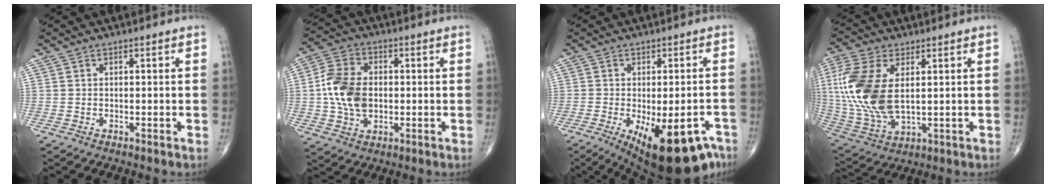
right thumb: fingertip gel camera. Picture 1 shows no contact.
{"total": 11.6, "force": [-0.1, 7.9, 8.4], "torque": [-0.154, 0.011, -0.006]}
{"total": 17.2, "force": [-9.2, 6.9, 12.8], "torque": [-0.134, 0.014, -0.118]}
{"total": 18.0, "force": [2.6, 9.8, 14.9], "torque": [-0.341, -0.015, 0.058]}